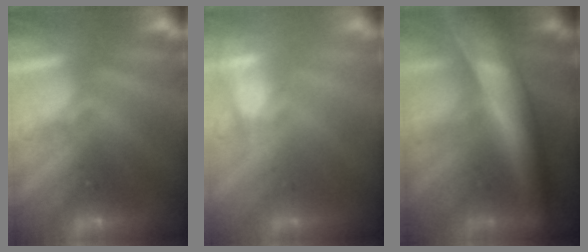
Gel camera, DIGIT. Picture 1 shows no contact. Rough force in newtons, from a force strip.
{"total": 2.9}
{"total": 8.8}